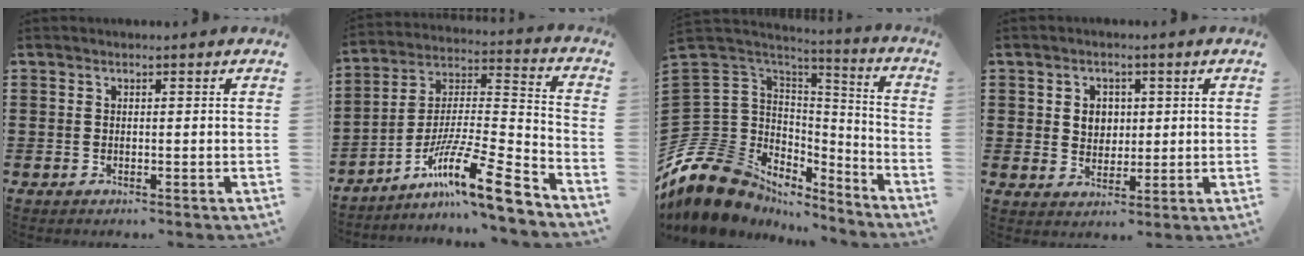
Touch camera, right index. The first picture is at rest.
{"total": 14.5, "force": [-10.1, 1.9, 10.3], "torque": [-0.175, 0.014, -0.186]}
{"total": 13.3, "force": [-7.3, 10.0, 4.7], "torque": [-0.160, -0.003, -0.138]}
{"total": 3.3, "force": [0.7, 2.9, 1.4], "torque": [-0.032, 0.006, 0.009]}